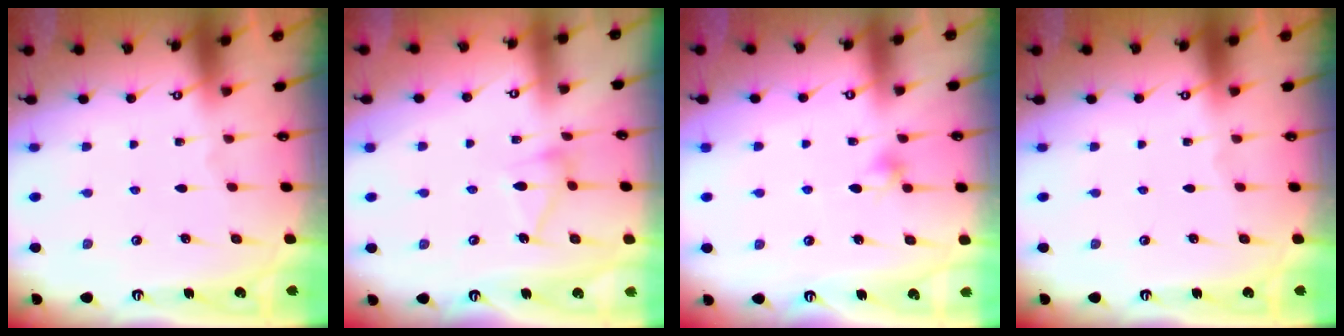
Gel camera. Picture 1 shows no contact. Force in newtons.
{"total": 10.1, "press": 10.1, "slide": 0.9}
{"total": 6.2, "press": 6.1, "slide": 1.3}
{"total": 0.0}